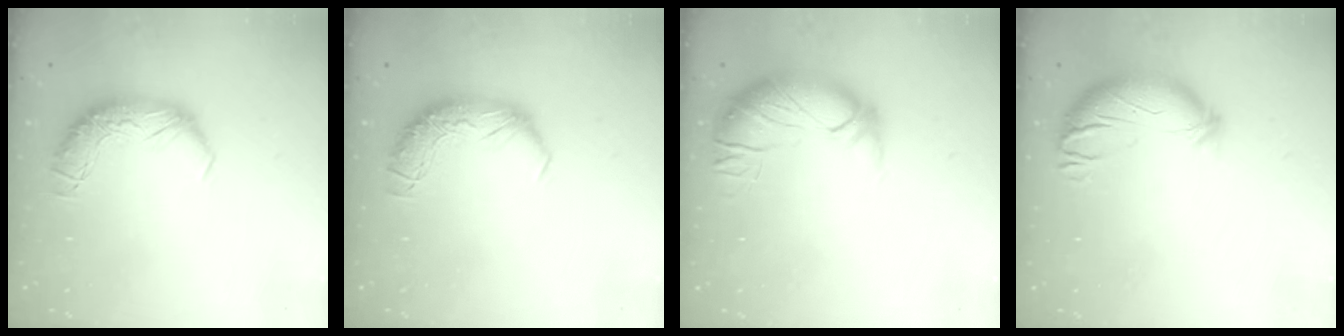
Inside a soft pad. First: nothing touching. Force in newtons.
{"total": 0.0}
{"total": 2.9, "press": 1.4, "slide": 2.5}
{"total": 3.8, "press": 2.8, "slide": 2.5}